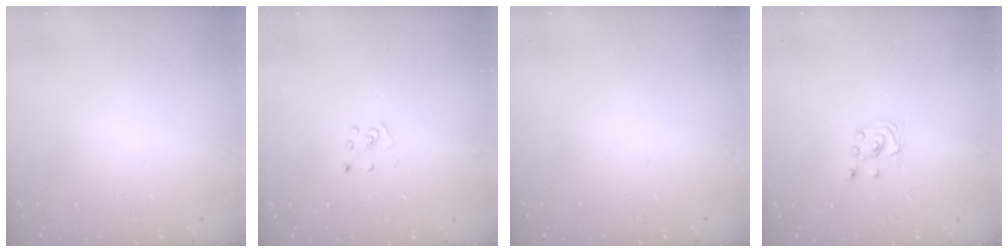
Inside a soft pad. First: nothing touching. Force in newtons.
{"total": 3.7, "press": 3.7, "slide": 0.3}
{"total": 0.0}
{"total": 2.2, "press": 2.2, "slide": 0.2}